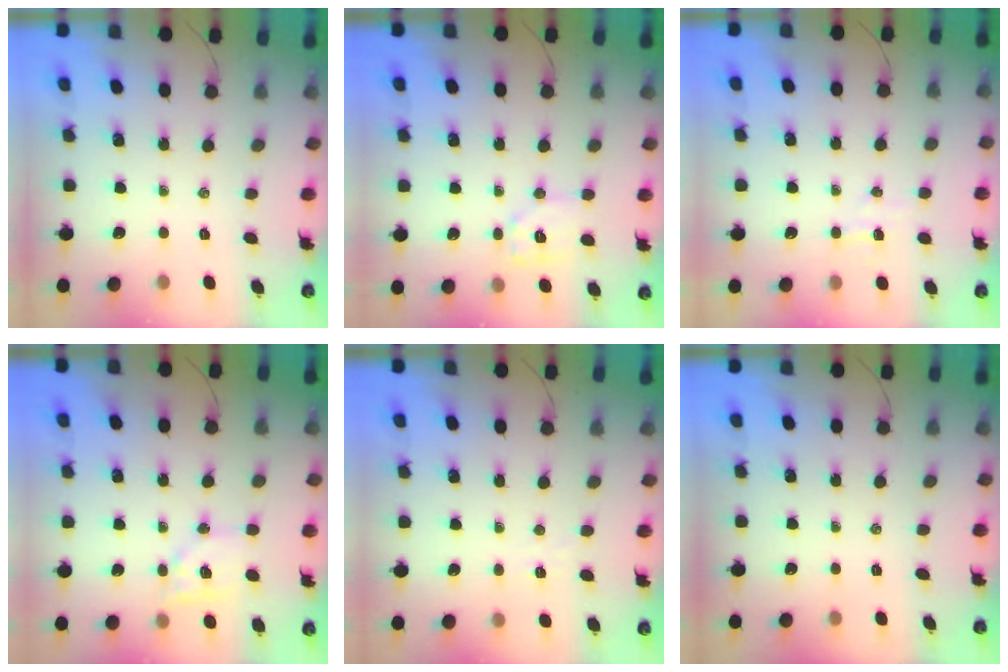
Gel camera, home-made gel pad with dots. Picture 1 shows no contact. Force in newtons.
{"total": 9.3, "press": 9.3, "slide": 0.1}
{"total": 3.7, "press": 3.6, "slide": 0.8}
{"total": 11.3, "press": 11.1, "slide": 1.8}
{"total": 2.6, "press": 2.4, "slide": 0.8}
{"total": 0.0}